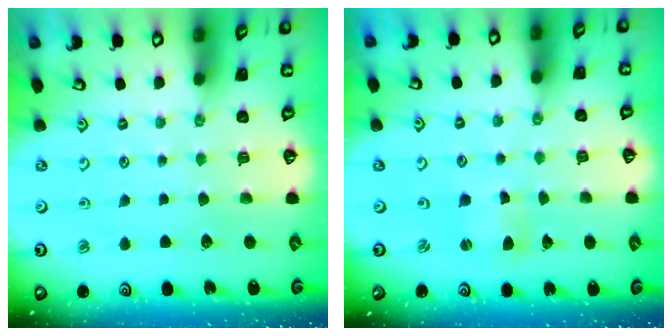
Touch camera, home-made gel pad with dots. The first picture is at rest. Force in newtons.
{"total": 1.6, "press": 1.6, "slide": 0.3}